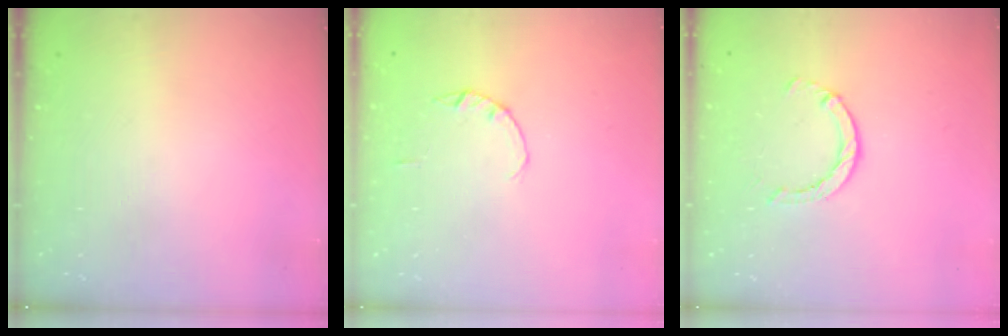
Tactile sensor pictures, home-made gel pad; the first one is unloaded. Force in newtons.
{"total": 1.0, "press": 1.0, "slide": 0.2}
{"total": 2.4, "press": 2.4, "slide": 0.4}